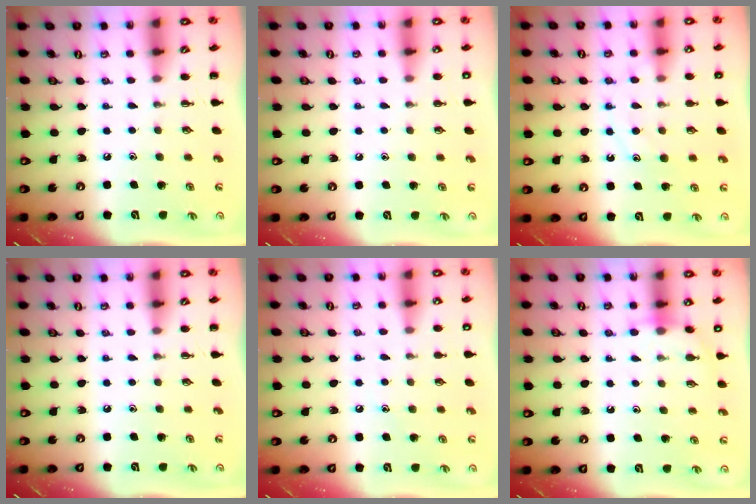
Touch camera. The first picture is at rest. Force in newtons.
{"total": 2.1, "press": 2.0, "slide": 0.6}
{"total": 11.5, "press": 11.5, "slide": 0.6}
{"total": 0.0}
{"total": 5.4, "press": 5.2, "slide": 1.4}
{"total": 6.4, "press": 6.3, "slide": 1.3}